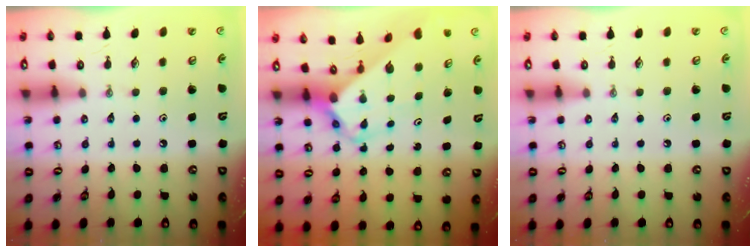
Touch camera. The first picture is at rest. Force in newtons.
{"total": 3.7, "press": 3.7, "slide": 0.3}
{"total": 0.0}